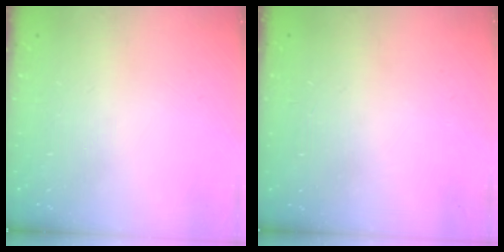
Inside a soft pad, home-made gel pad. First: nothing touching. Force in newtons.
{"total": 3.7, "press": 3.7, "slide": 0.0}